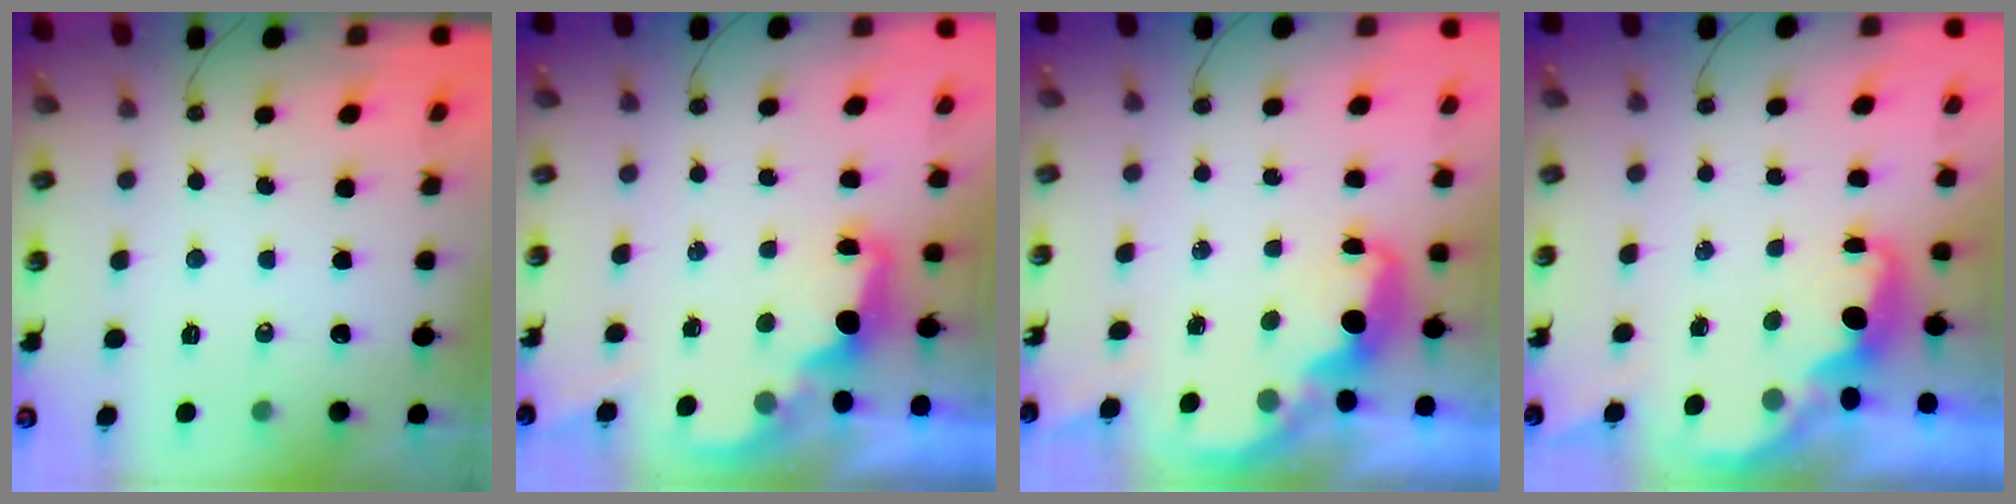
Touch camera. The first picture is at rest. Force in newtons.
{"total": 2.0, "press": 1.9, "slide": 0.8}
{"total": 3.0, "press": 2.9, "slide": 0.6}
{"total": 1.4, "press": 1.2, "slide": 0.6}